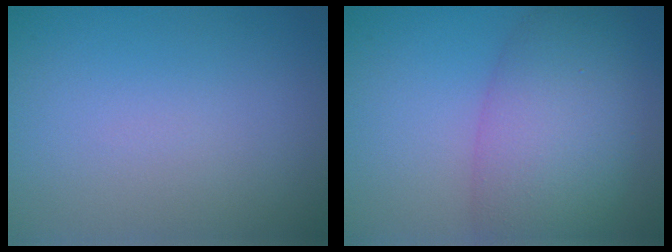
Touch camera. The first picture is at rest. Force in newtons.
{"total": 8.0, "press": 7.9, "slide": 0.5}